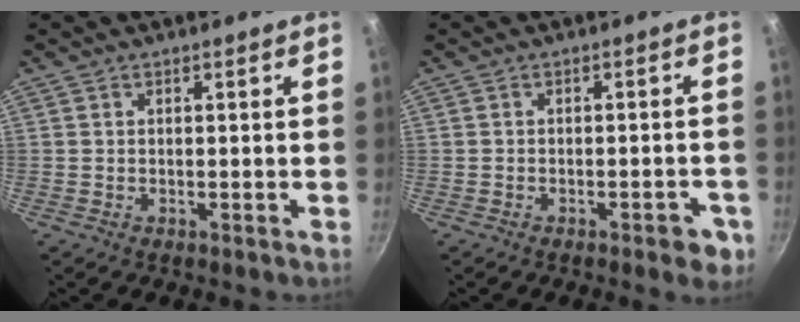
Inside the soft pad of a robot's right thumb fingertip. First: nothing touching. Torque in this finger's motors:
{"motor_torque": [0.66, 0.90, -0.14, 0.09, 0.06]}